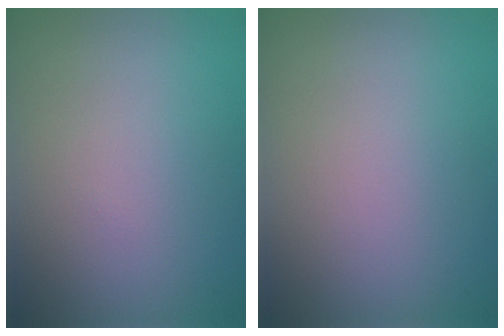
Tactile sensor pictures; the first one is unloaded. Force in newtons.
{"total": 0.0}